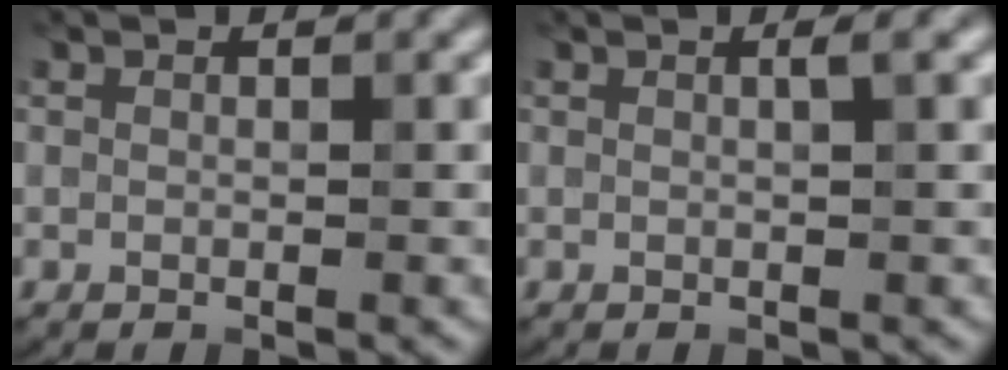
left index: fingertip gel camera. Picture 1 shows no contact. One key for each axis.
{"total": 1.2, "fx": 0.3, "fy": 0.3, "fz": 1.1, "tx": -0.012, "ty": 0.006, "tz": 0.002}